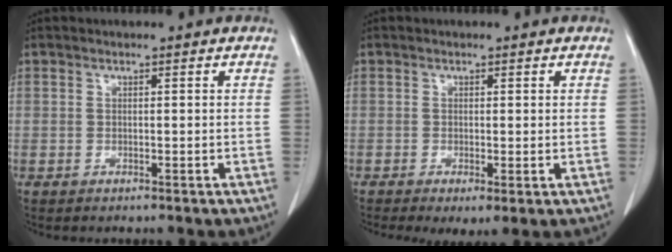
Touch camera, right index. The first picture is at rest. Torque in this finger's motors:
{"motor_torque": [0.96, -0.89, 0.27, 0.10]}